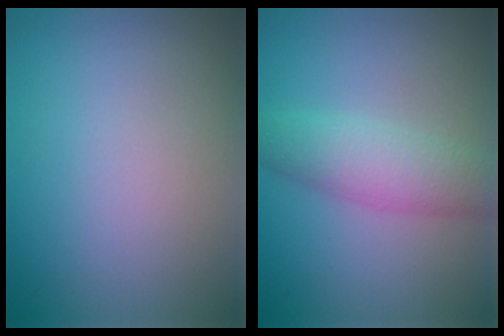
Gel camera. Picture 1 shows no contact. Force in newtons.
{"total": 4.4, "press": 4.4, "slide": 0.1}